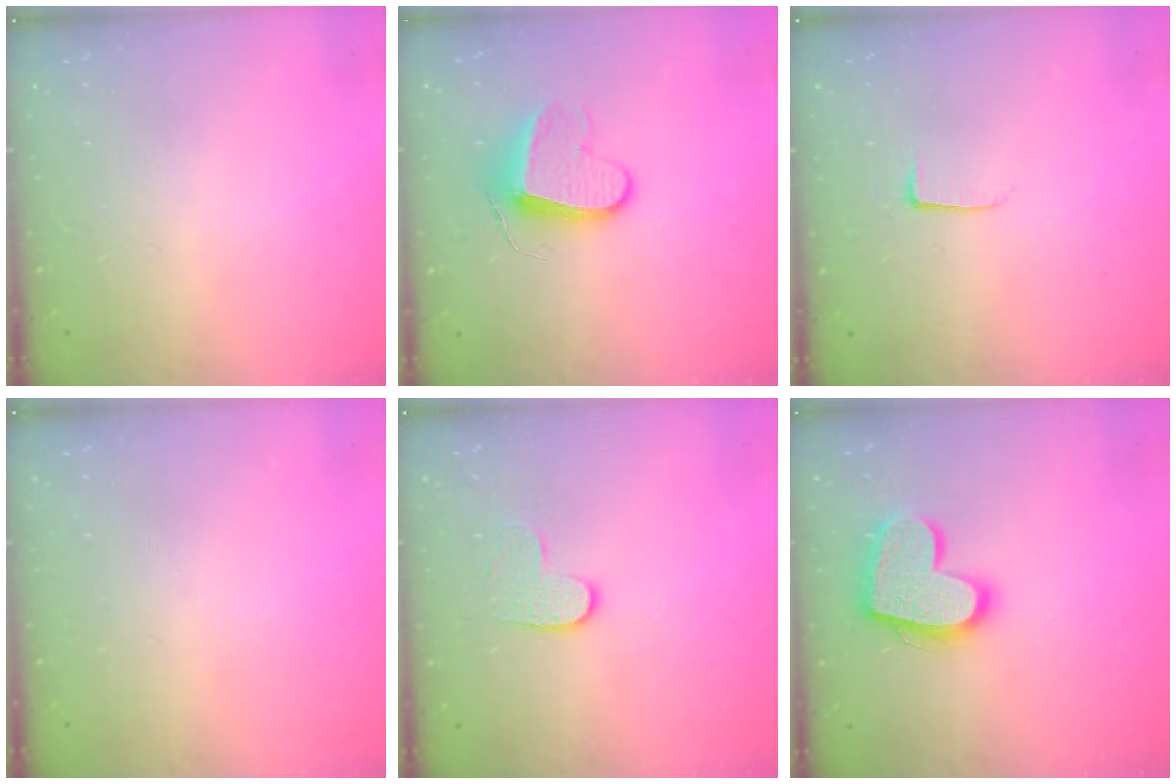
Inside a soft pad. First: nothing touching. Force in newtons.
{"total": 10.6, "press": 10.6, "slide": 0.9}
{"total": 3.9, "press": 3.9, "slide": 0.5}
{"total": 0.0}
{"total": 4.0, "press": 4.0, "slide": 0.4}
{"total": 16.9, "press": 16.9, "slide": 1.3}